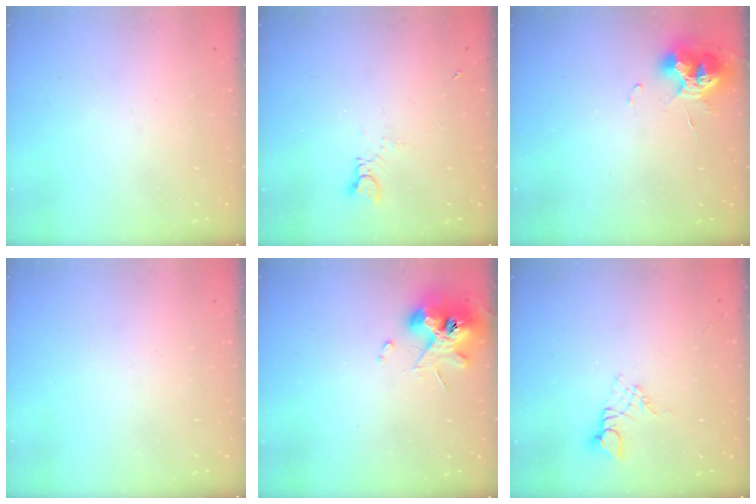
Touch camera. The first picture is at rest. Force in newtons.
{"total": 1.4, "press": 1.4, "slide": 0.2}
{"total": 10.0, "press": 9.9, "slide": 0.9}
{"total": 0.0}
{"total": 11.6, "press": 11.5, "slide": 1.7}
{"total": 2.8, "press": 2.7, "slide": 0.3}